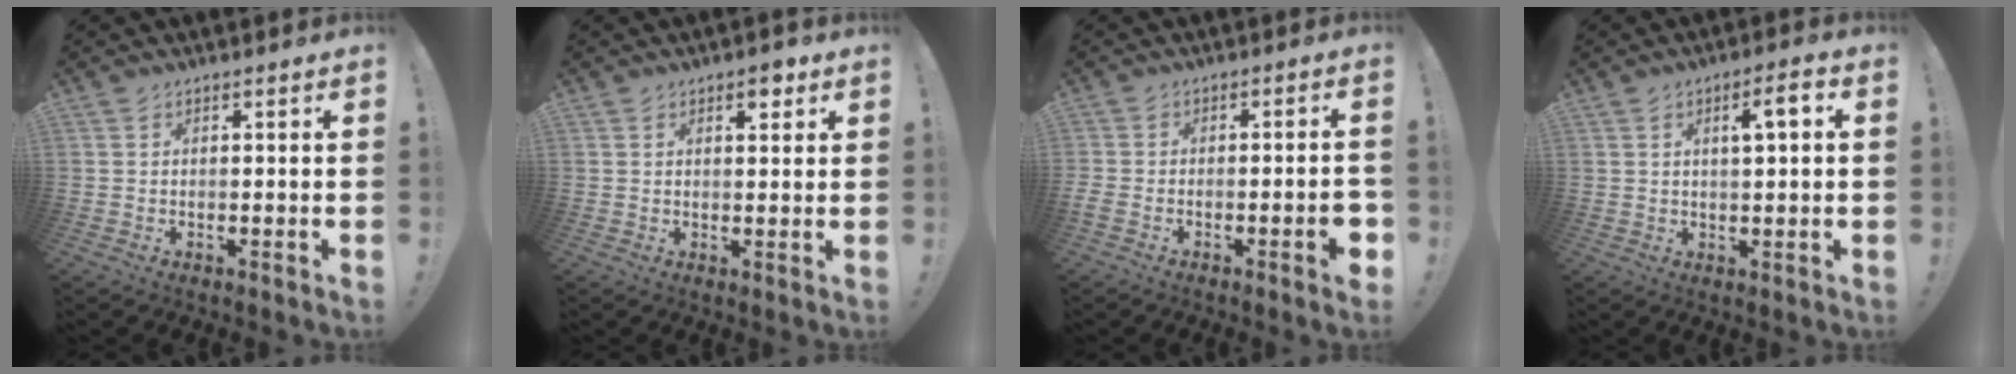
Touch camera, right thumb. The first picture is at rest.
{"total": 4.0, "force": [2.5, 1.9, 2.4], "torque": [-0.013, -0.015, 0.037]}
{"total": 5.8, "force": [-3.0, 1.5, 4.8], "torque": [-0.086, 0.008, -0.047]}
{"total": 5.1, "force": [1.5, 0.9, 4.8], "torque": [-0.069, -0.004, 0.018]}